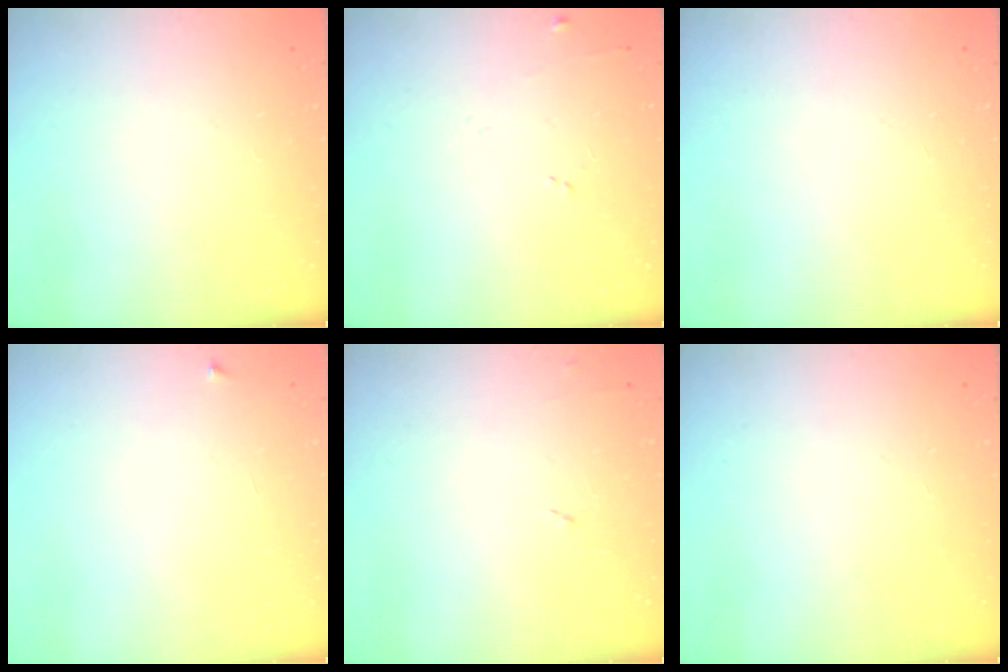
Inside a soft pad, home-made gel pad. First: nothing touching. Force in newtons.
{"total": 5.4, "press": 5.3, "slide": 0.9}
{"total": 0.0}
{"total": 2.3, "press": 2.3, "slide": 0.3}
{"total": 4.6, "press": 4.6, "slide": 0.6}
{"total": 0.0}